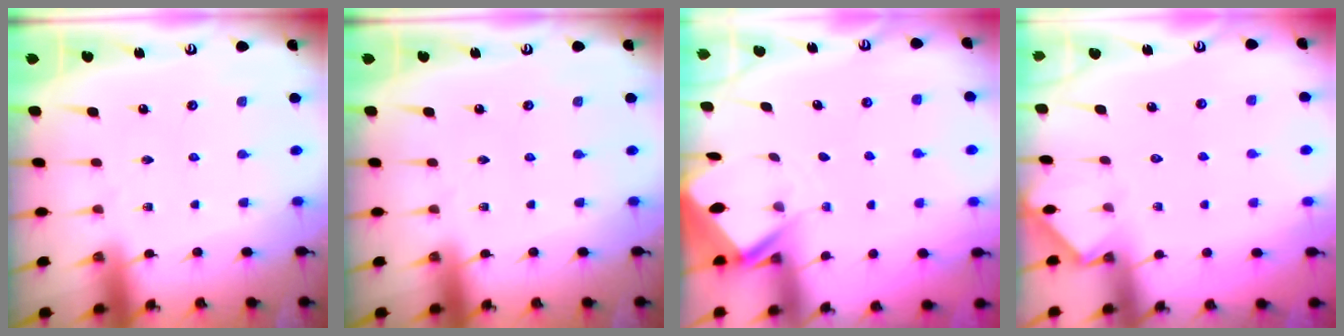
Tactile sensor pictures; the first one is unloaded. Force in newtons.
{"total": 0.0}
{"total": 3.0, "press": 3.0, "slide": 0.3}
{"total": 3.1, "press": 3.1, "slide": 0.4}